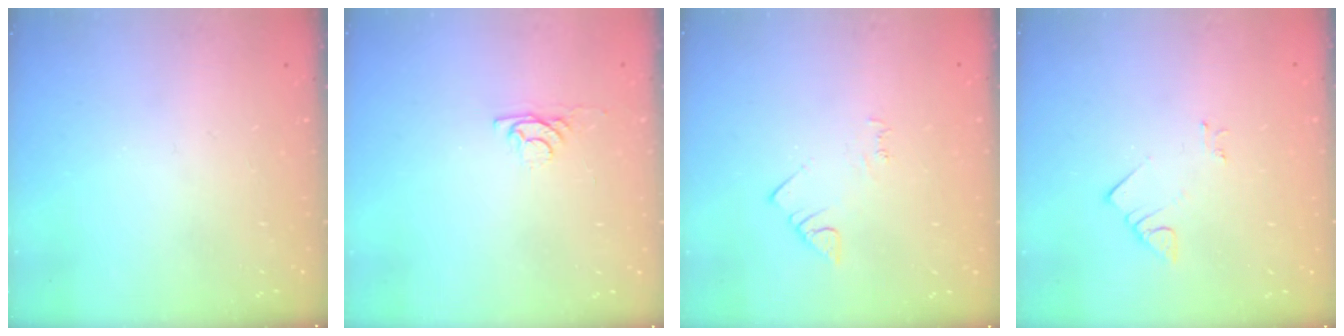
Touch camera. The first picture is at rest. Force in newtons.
{"total": 2.9, "press": 2.9, "slide": 0.4}
{"total": 2.9, "press": 2.9, "slide": 0.5}
{"total": 2.7, "press": 2.7, "slide": 0.2}